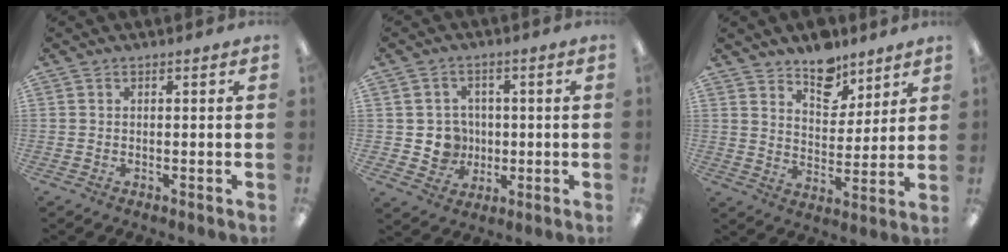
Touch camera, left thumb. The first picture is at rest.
{"total": 6.7, "force": [0.0, 6.5, 1.4], "torque": [-0.033, 0.005, 0.007]}
{"total": 9.8, "force": [7.6, 5.3, 2.9], "torque": [-0.025, -0.056, 0.137]}